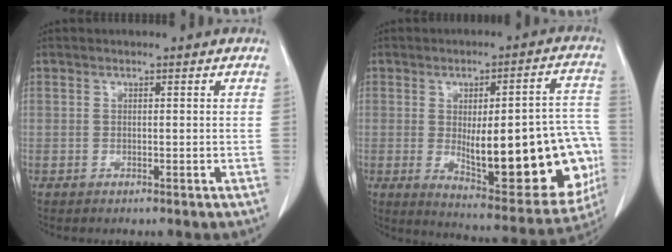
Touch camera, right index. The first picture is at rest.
{"total": 24.6, "force": [-3.6, 7.3, 23.2], "torque": [-0.239, 0.014, -0.017]}